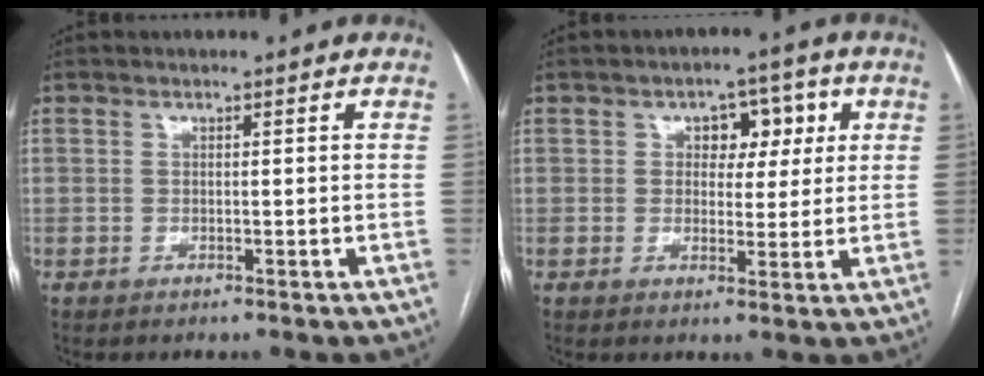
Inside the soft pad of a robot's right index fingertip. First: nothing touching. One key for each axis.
{"total": 5.9, "fx": 1.9, "fy": 3.8, "fz": 4.1, "tx": -0.044, "ty": 0.018, "tz": 0.027}